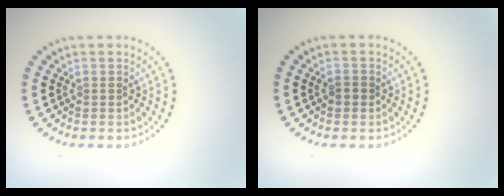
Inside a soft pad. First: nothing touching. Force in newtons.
{"total": 1.0, "press": 1.0, "slide": 0.1}